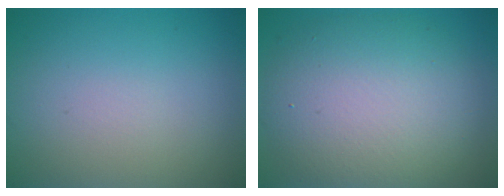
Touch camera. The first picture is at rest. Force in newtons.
{"total": 9.5, "press": 9.4, "slide": 0.6}